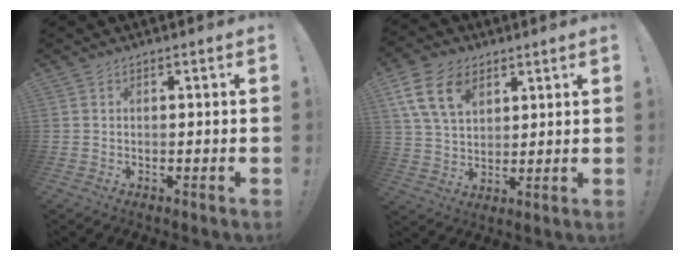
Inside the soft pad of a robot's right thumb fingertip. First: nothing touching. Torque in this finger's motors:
{"motor_torque": [0.92, 1.39, 0.11, 0.11, 0.12]}